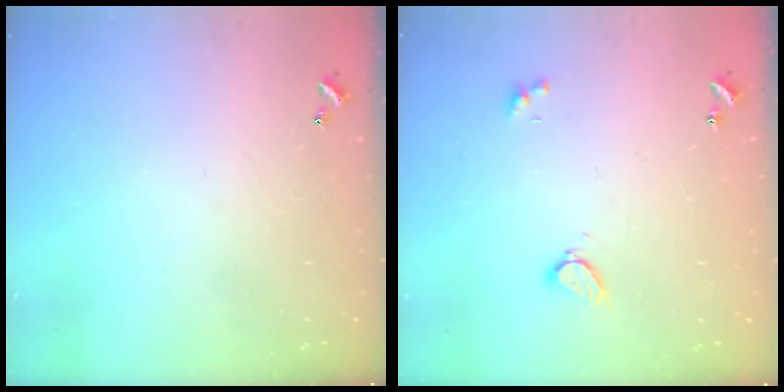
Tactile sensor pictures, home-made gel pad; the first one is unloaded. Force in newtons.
{"total": 2.2, "press": 2.2, "slide": 0.3}